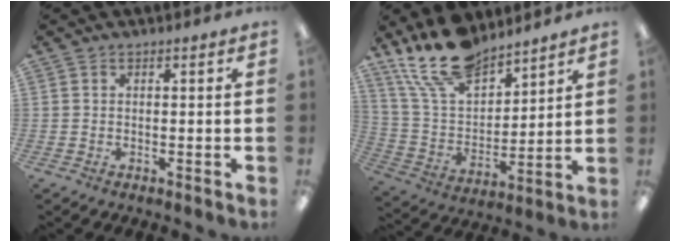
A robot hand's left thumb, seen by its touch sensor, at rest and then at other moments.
{"total": 17.7, "force": [13.6, 8.0, 8.0], "torque": [-0.168, -0.070, 0.252]}